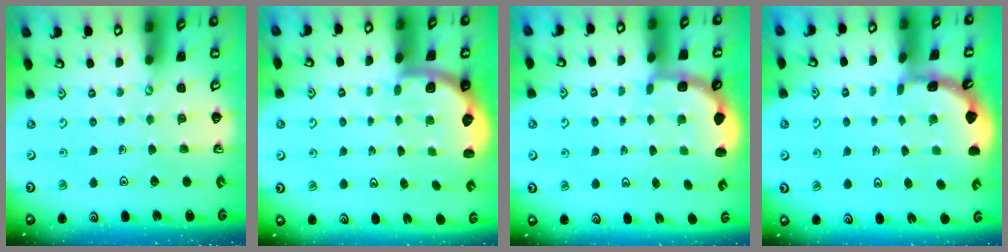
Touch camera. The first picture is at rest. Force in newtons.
{"total": 2.1, "press": 2.0, "slide": 0.8}
{"total": 2.7, "press": 2.4, "slide": 1.4}
{"total": 1.7, "press": 1.6, "slide": 0.1}